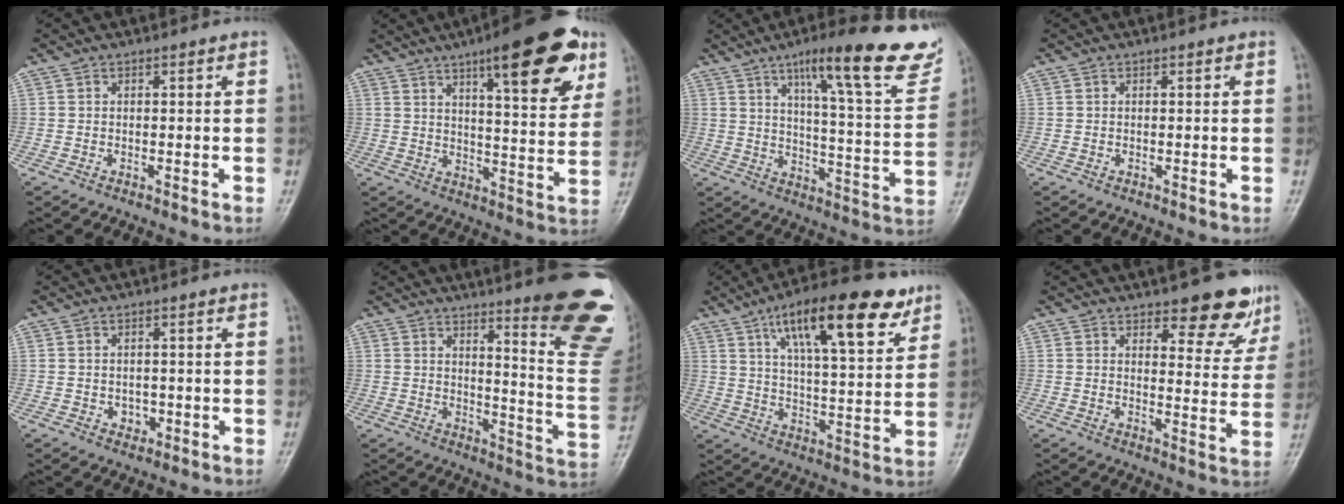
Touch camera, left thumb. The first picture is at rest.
{"total": 19.3, "force": [10.5, 5.2, 15.3], "torque": [-0.178, -0.037, 0.147]}
{"total": 23.4, "force": [14.8, 4.4, 17.6], "torque": [-0.220, -0.054, 0.208]}
{"total": 0.0}
{"total": 2.1, "force": [-0.4, 1.8, 1.0], "torque": [-0.005, 0.002, -0.001]}
{"total": 21.4, "force": [13.4, 3.7, 16.2], "torque": [-0.177, -0.098, 0.166]}
{"total": 20.1, "force": [11.3, 6.5, 15.3], "torque": [-0.211, -0.031, 0.180]}
{"total": 10.5, "force": [7.8, 4.0, 5.8], "torque": [-0.032, -0.050, 0.098]}